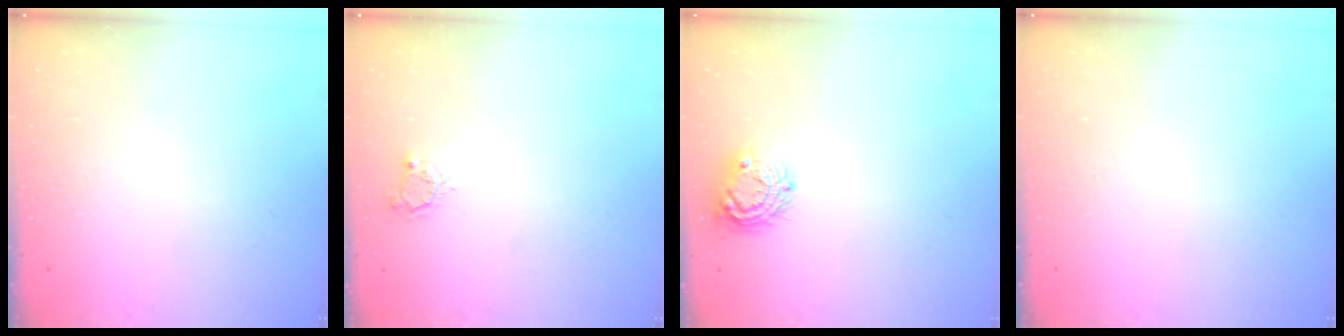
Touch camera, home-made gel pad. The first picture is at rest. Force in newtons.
{"total": 3.1, "press": 3.1, "slide": 0.3}
{"total": 9.9, "press": 9.9, "slide": 0.7}
{"total": 0.0}